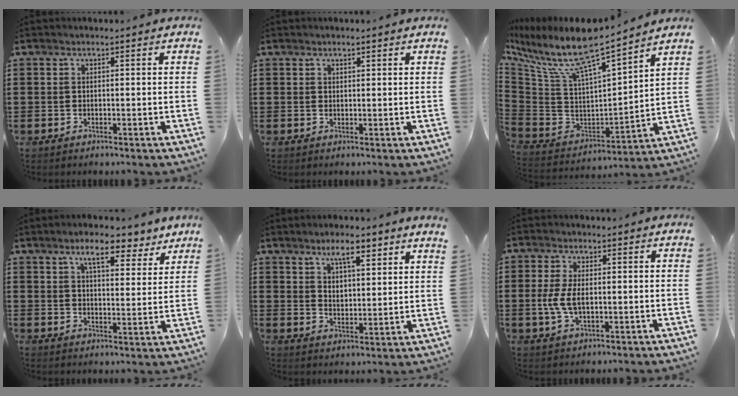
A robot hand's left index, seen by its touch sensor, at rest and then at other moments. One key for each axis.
{"total": 1.1, "fx": 1.0, "fy": 0.5, "fz": 0.2, "tx": -0.005, "ty": 0.003, "tz": 0.019}
{"total": 9.8, "fx": 7.6, "fy": 1.3, "fz": 6.1, "tx": -0.147, "ty": -0.063, "tz": 0.127}
{"total": 7.7, "fx": 6.1, "fy": 1.9, "fz": 4.3, "tx": -0.077, "ty": -0.018, "tz": 0.103}
{"total": 6.2, "fx": 5.3, "fy": 1.6, "fz": 2.9, "tx": -0.046, "ty": -0.019, "tz": 0.091}
{"total": 4.9, "fx": -0.3, "fy": 2.4, "fz": 4.3, "tx": -0.108, "ty": -0.004, "tz": -0.013}